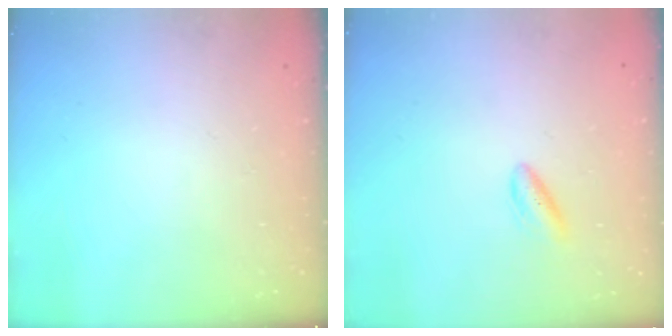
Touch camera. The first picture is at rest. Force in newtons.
{"total": 3.1, "press": 2.8, "slide": 1.5}